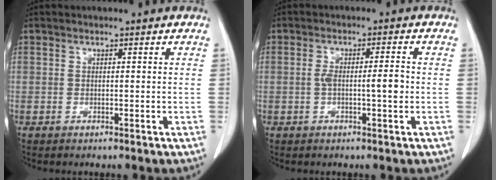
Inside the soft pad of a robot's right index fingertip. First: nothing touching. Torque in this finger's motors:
{"motor_torque": [0.61, -0.07, 0.24, 0.08]}